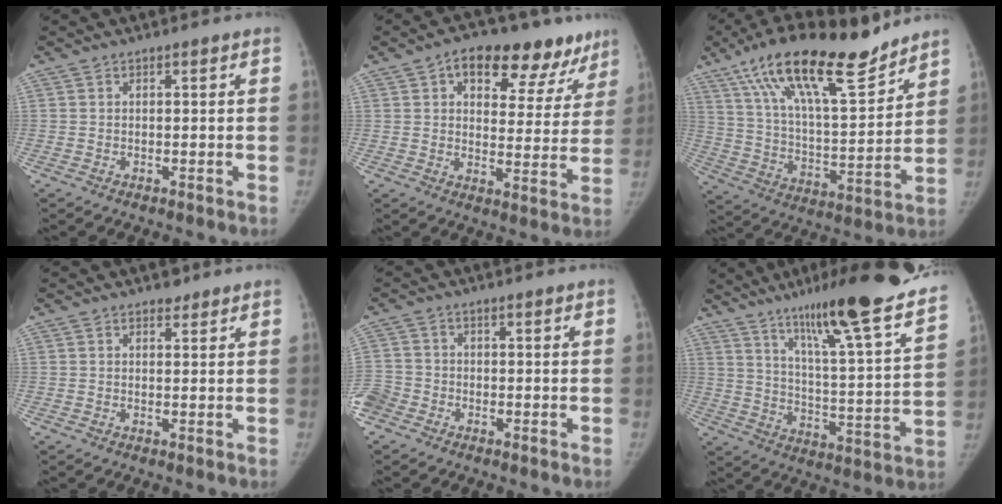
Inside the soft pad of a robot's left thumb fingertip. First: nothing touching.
{"total": 17.9, "force": [10.7, 9.2, 10.9], "torque": [-0.089, -0.018, 0.145]}
{"total": 23.3, "force": [16.7, 6.6, 14.9], "torque": [-0.229, -0.058, 0.288]}
{"total": 1.5, "force": [1.2, 0.9, 0.4], "torque": [0.002, -0.008, 0.014]}
{"total": 6.7, "force": [-3.6, 5.2, 2.2], "torque": [-0.066, 0.008, -0.074]}
{"total": 25.9, "force": [19.4, 1.8, 17.1], "torque": [-0.243, -0.087, 0.286]}